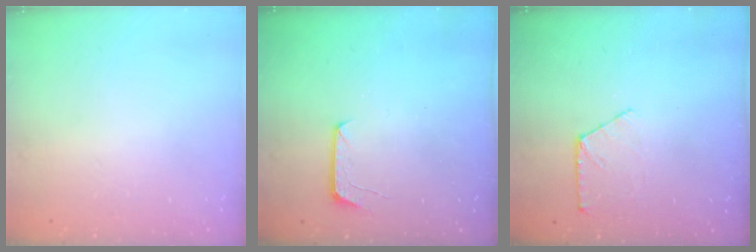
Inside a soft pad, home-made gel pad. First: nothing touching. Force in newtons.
{"total": 7.0, "press": 6.9, "slide": 0.7}
{"total": 4.9, "press": 4.9, "slide": 0.6}